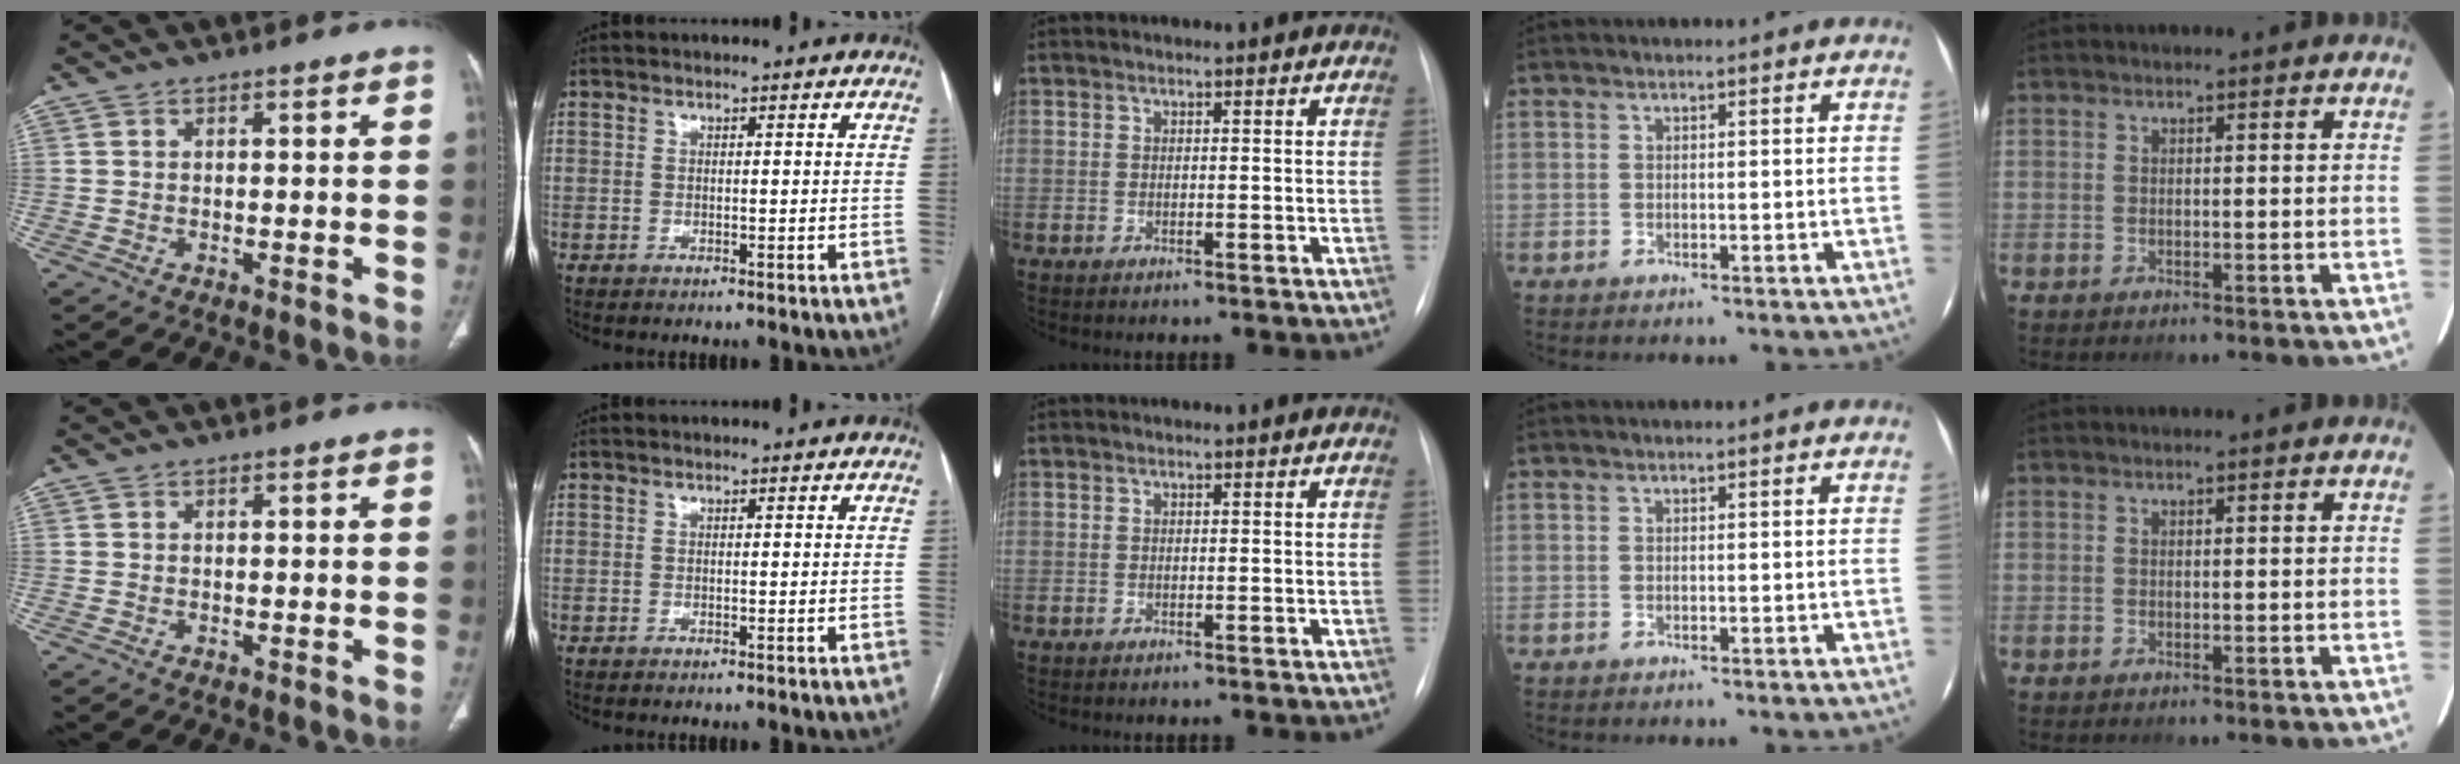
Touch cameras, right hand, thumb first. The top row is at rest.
{}